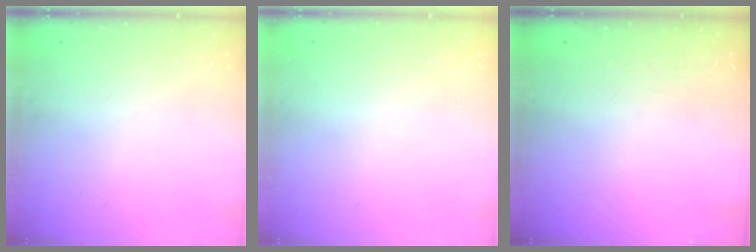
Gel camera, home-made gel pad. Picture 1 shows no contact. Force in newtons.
{"total": 0.0}
{"total": 0.0}